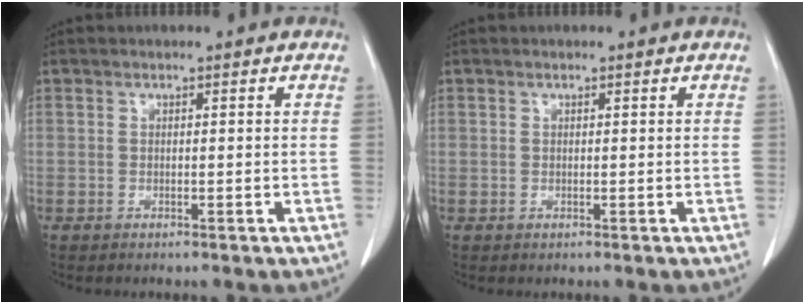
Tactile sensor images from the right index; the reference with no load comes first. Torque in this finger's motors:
{"motor_torque": [-1.56, 0.58, -0.60, -0.19]}